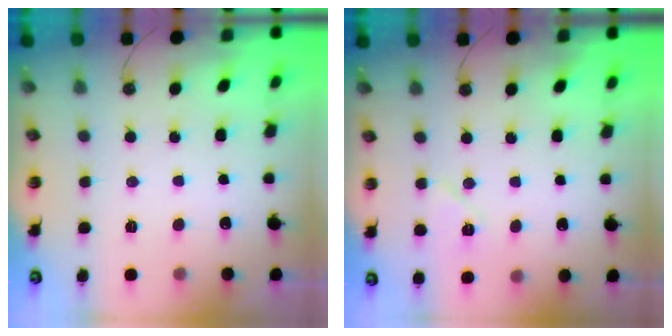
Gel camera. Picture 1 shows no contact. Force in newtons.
{"total": 7.8, "press": 6.3, "slide": 4.6}